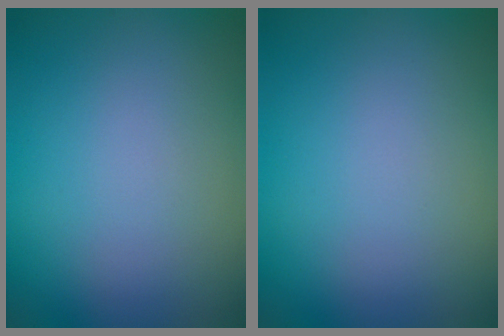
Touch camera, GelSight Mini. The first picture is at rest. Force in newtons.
{"total": 0.0}